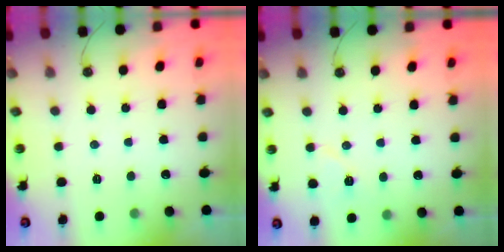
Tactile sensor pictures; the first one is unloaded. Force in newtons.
{"total": 6.5, "press": 6.4, "slide": 1.0}